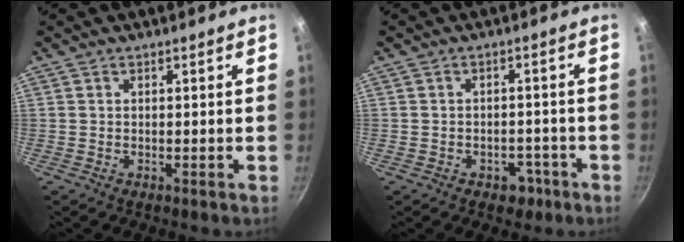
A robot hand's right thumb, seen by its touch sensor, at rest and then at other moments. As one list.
[{"total": 3.9, "force": [-2.1, 2.8, 1.8], "torque": [-0.004, 0.023, -0.015]}]